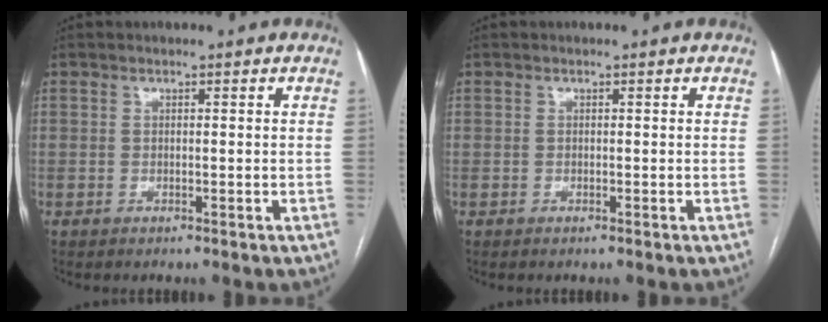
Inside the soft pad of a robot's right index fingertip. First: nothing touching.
{"total": 0.0}